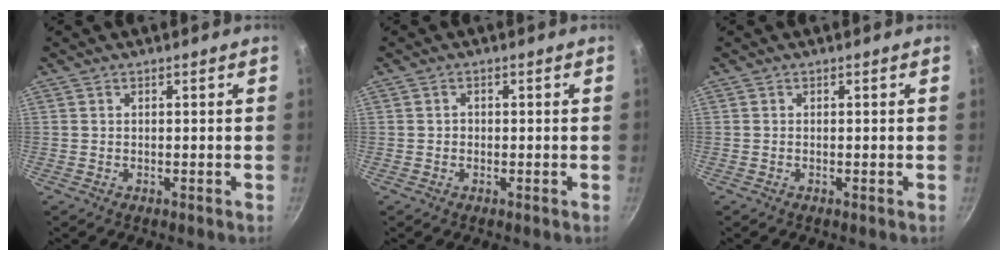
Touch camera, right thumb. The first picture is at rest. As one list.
[{"total": 0.9, "force": [-0.2, 0.8, 0.4], "torque": [-0.005, 0.004, -0.003]}, {"total": 0.0}]